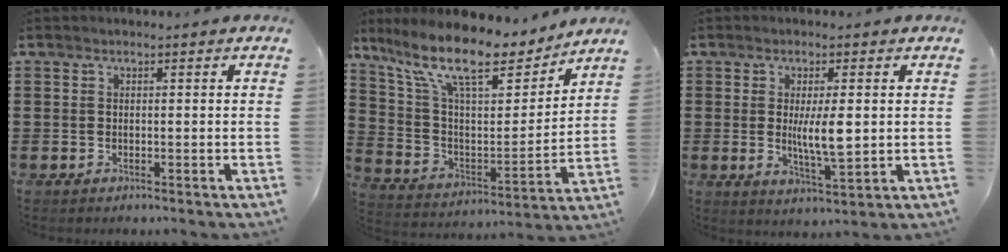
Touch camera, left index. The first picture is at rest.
{"total": 13.6, "force": [10.4, 3.5, 8.1], "torque": [-0.190, -0.060, 0.176]}
{"total": 6.4, "force": [0.4, 1.6, 6.2], "torque": [-0.121, -0.008, -0.001]}